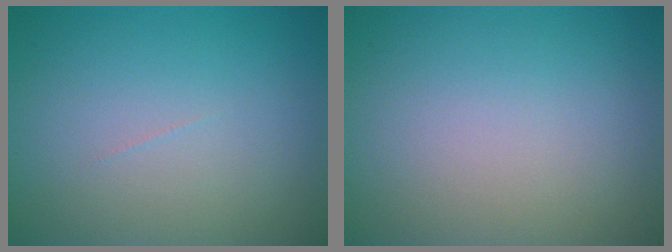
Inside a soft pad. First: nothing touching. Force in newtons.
{"total": 0.0}